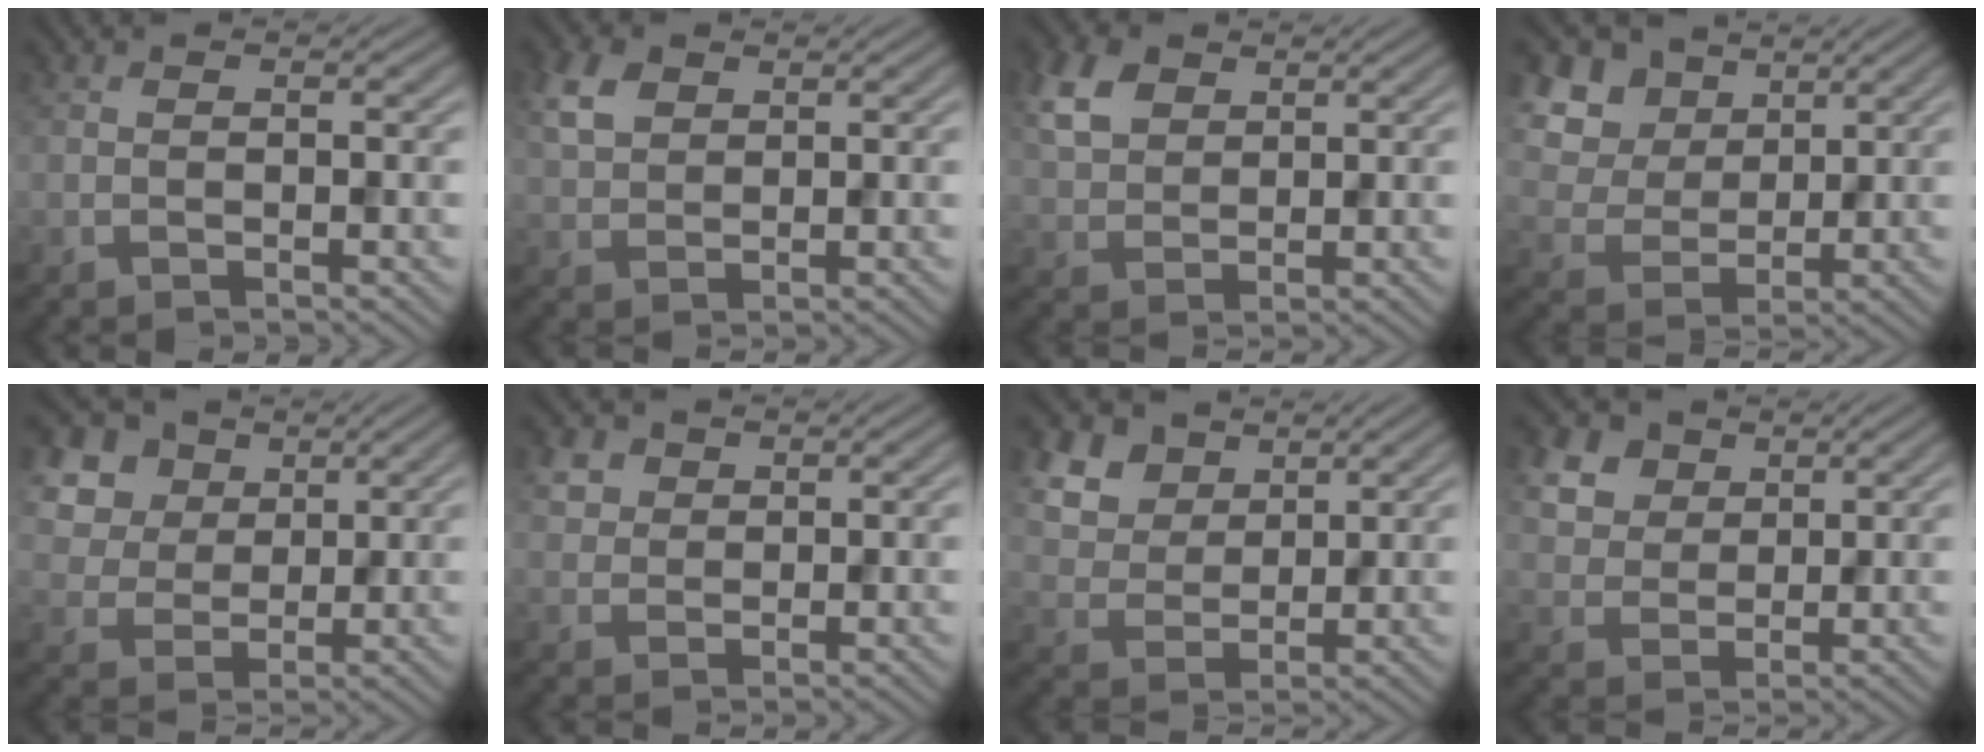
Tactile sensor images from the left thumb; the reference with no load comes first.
{"total": 4.4, "force": [2.0, 3.0, 2.5], "torque": [-0.064, 0.008, 0.041]}
{"total": 5.7, "force": [2.7, 3.8, 3.2], "torque": [-0.086, 0.008, 0.055]}
{"total": 9.6, "force": [4.8, 7.0, 4.4], "torque": [-0.157, 0.009, 0.104]}
{"total": 8.9, "force": [4.4, 6.6, 4.1], "torque": [-0.151, 0.005, 0.093]}
{"total": 3.1, "force": [1.5, 2.5, 1.1], "torque": [-0.038, 0.000, 0.034]}
{"total": 7.9, "force": [4.5, 5.3, 3.7], "torque": [-0.127, -0.006, 0.096]}
{"total": 7.1, "force": [3.7, 5.0, 3.3], "torque": [-0.125, 0.007, 0.074]}